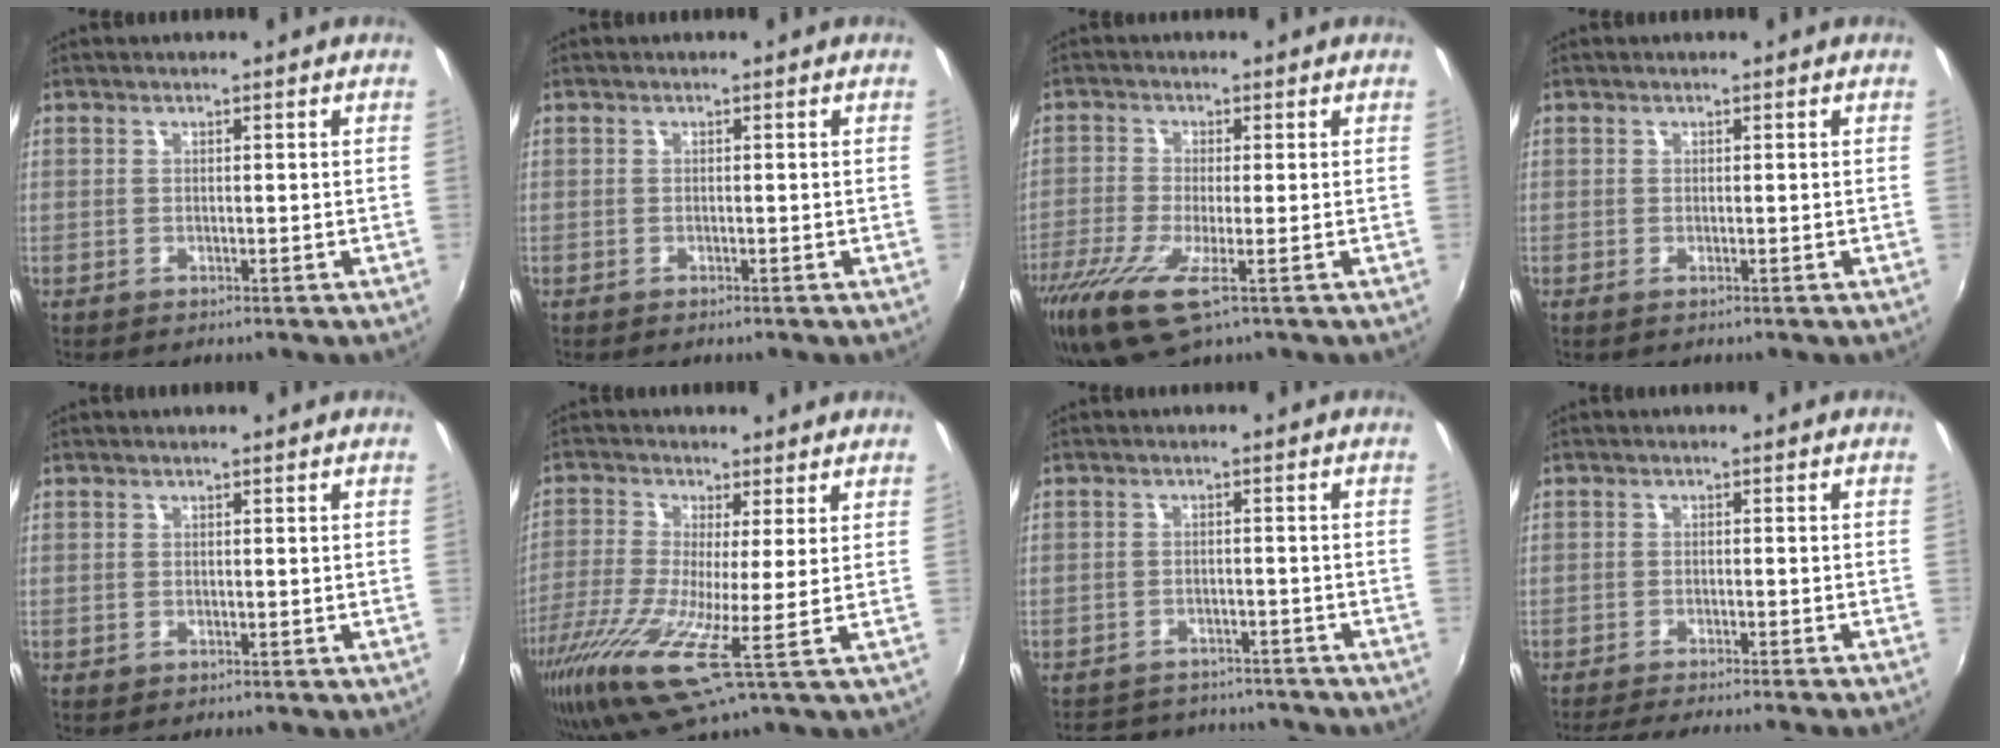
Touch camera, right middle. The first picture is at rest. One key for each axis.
{"total": 0.0}
{"total": 9.8, "fx": -5.2, "fy": 1.7, "fz": 8.1, "tx": -0.186, "ty": -0.037, "tz": -0.099}
{"total": 0.0}
{"total": 0.0}
{"total": 13.8, "fx": -4.3, "fy": 1.6, "fz": 13.0, "tx": -0.280, "ty": -0.042, "tz": -0.086}
{"total": 11.5, "fx": -10.4, "fy": 3.8, "fz": 3.1, "tx": -0.072, "ty": 0.013, "tz": -0.137}
{"total": 8.1, "fx": -7.2, "fy": -0.7, "fz": 3.5, "tx": -0.076, "ty": -0.012, "tz": -0.107}